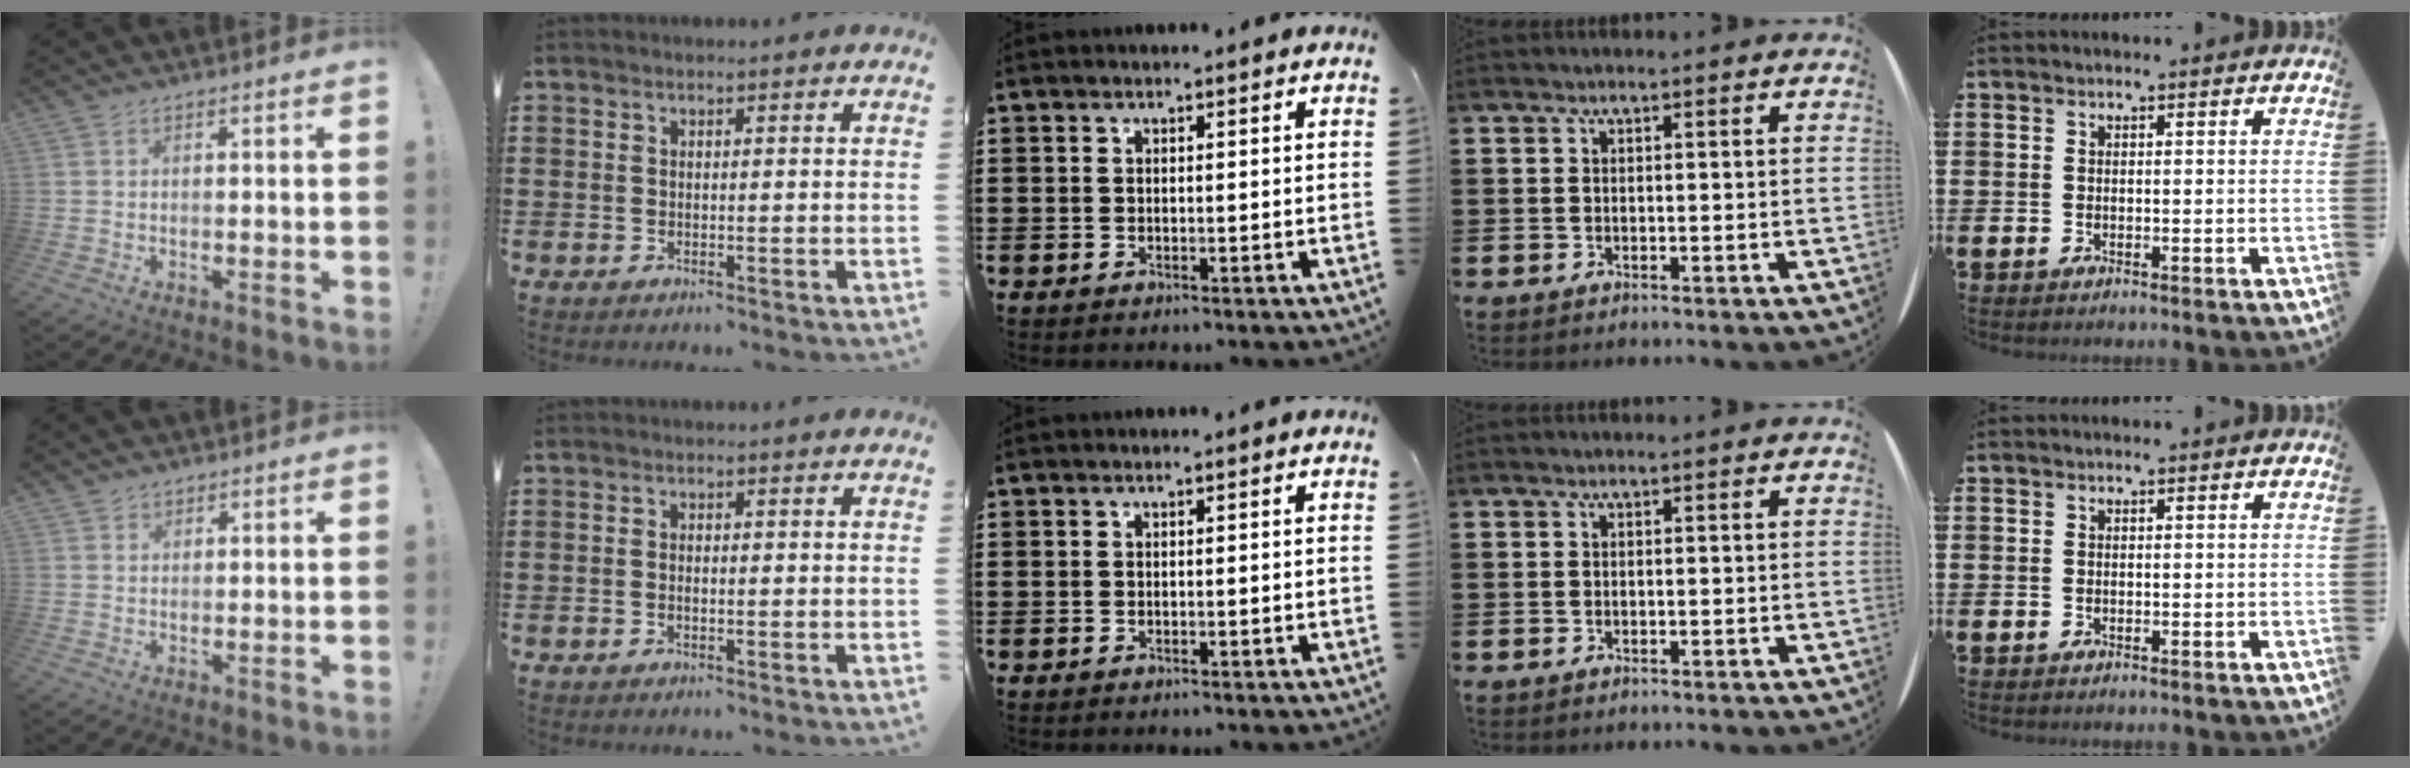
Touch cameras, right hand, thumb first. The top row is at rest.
{"thumb": {"total": 1.5, "force": [1.2, 0.9, 0.1], "torque": [0.005, -0.008, 0.020]}, "index": {"total": 0.6, "force": [-0.3, 0.2, 0.5], "torque": [-0.011, -0.004, -0.004]}}